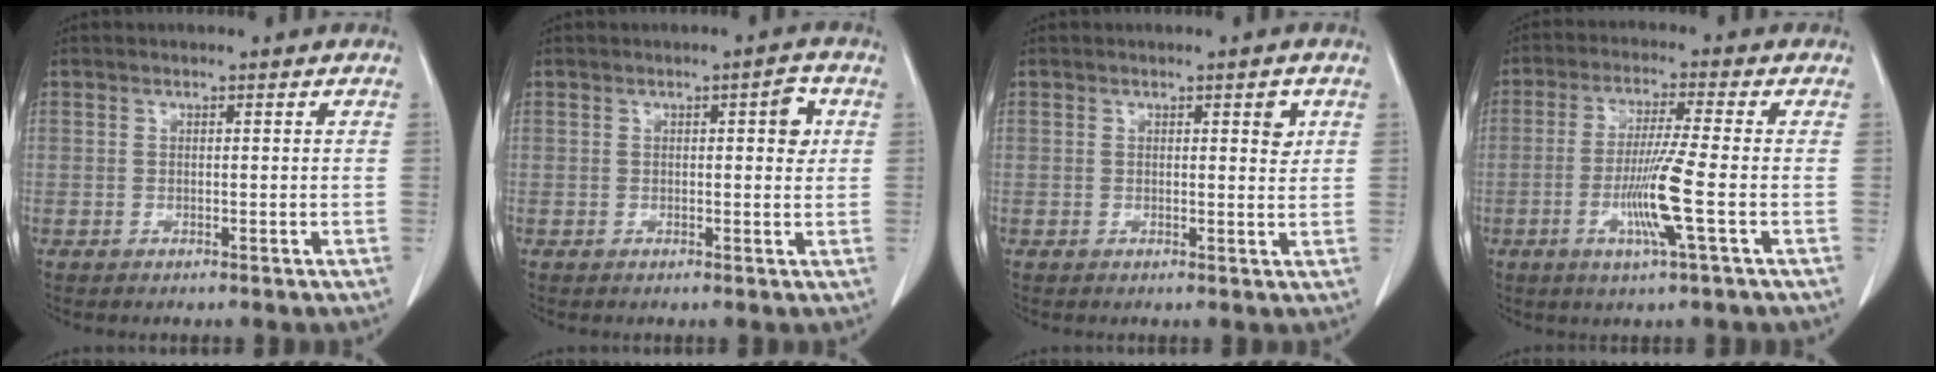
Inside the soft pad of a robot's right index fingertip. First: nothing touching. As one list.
[{"total": 3.0, "force": [0.8, 0.9, 2.7], "torque": [-0.032, 0.002, 0.008]}, {"total": 2.3, "force": [1.0, 0.6, 1.9], "torque": [-0.026, -0.004, 0.013]}, {"total": 8.2, "force": [-2.4, -1.1, 7.8], "torque": [-0.152, -0.014, -0.048]}]